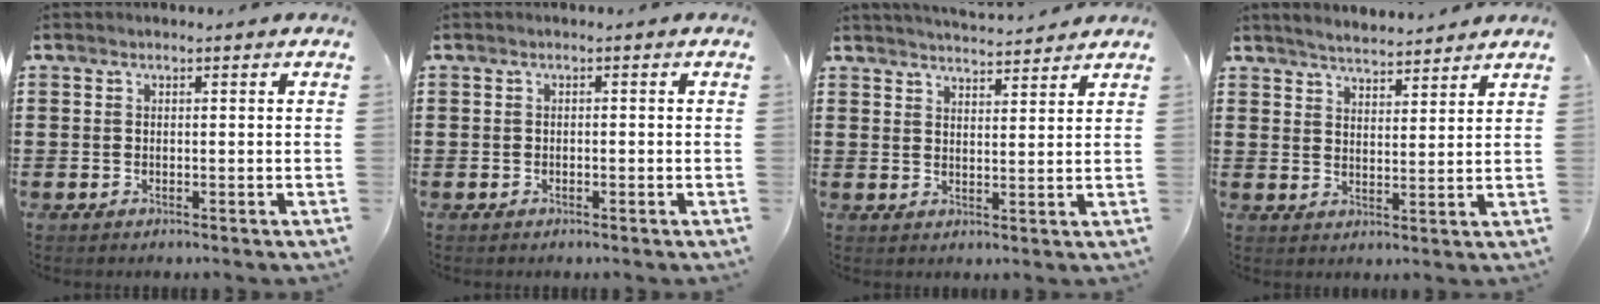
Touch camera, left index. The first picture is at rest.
{"total": 0.6, "force": [-0.5, 0.2, 0.2], "torque": [-0.008, -0.002, -0.010]}
{"total": 3.2, "force": [3.2, -0.1, 0.3], "torque": [-0.015, -0.014, 0.057]}
{"total": 3.8, "force": [3.7, 0.0, 0.4], "torque": [-0.018, -0.012, 0.068]}